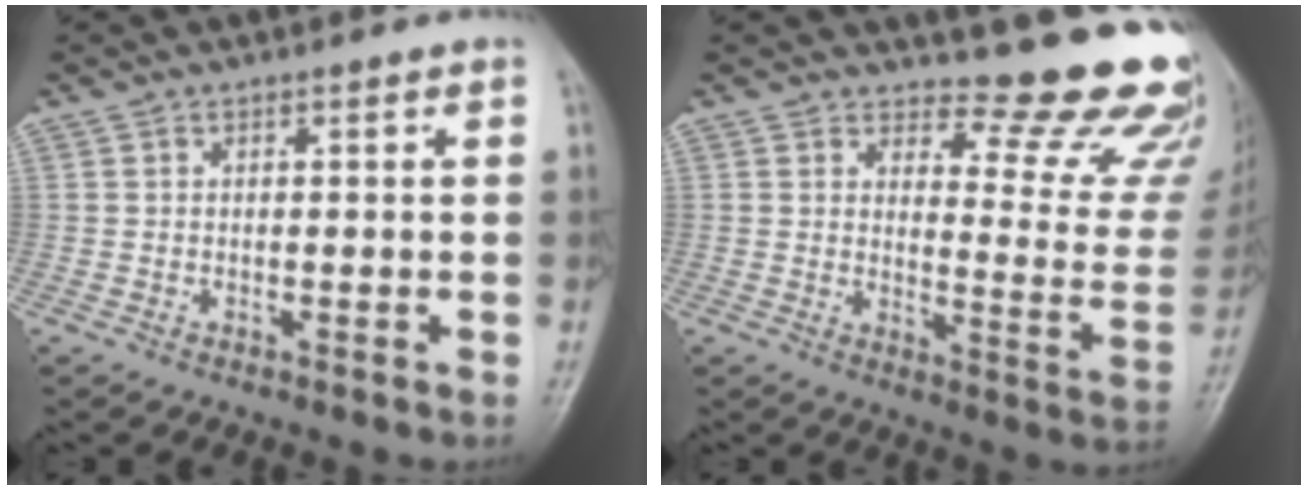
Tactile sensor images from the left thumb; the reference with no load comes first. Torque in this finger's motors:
{"motor_torque": [0.45, 0.21, -0.12, -0.57, 0.03]}